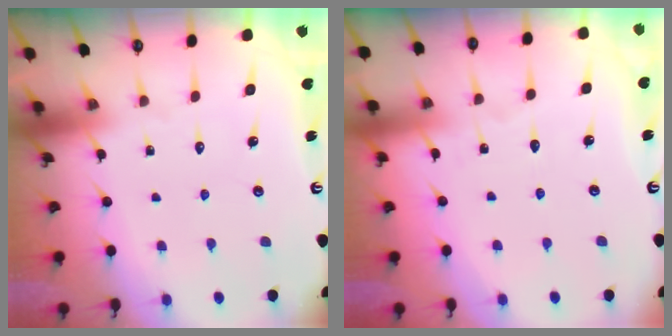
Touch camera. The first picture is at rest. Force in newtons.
{"total": 1.7, "press": 1.7, "slide": 0.2}